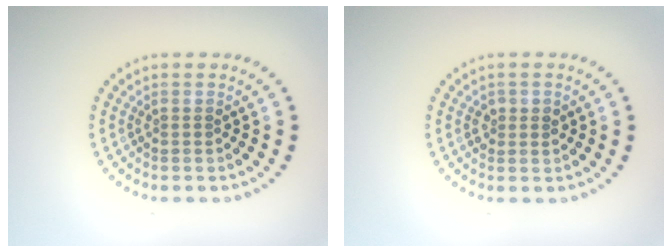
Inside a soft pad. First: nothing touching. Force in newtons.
{"total": 1.5, "press": 1.4, "slide": 0.3}